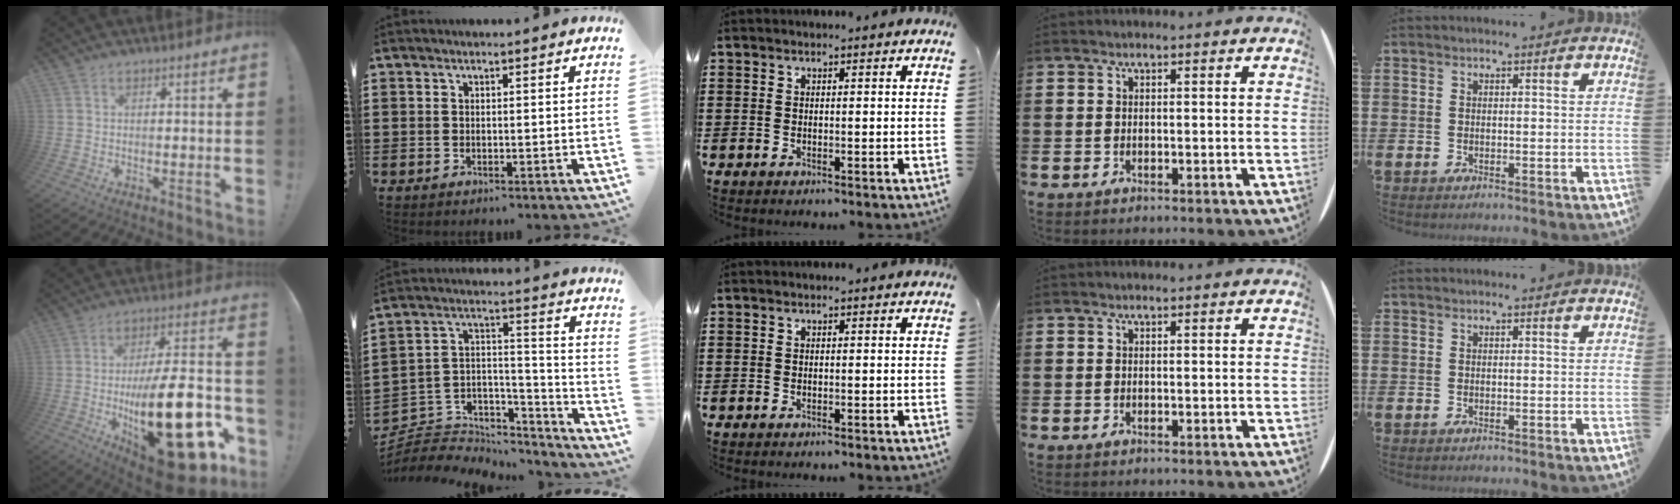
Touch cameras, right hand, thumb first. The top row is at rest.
{"thumb": {"total": 31.6, "force": [-7.9, 12.3, 28.0], "torque": [-0.451, 0.042, -0.111]}, "index": {"total": 4.4, "force": [-2.9, 3.2, 0.7], "torque": [-0.020, -0.003, -0.058]}}